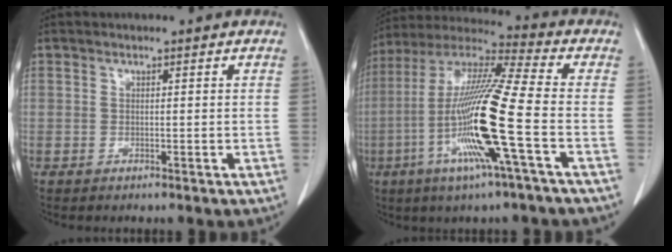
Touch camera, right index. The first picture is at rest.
{"total": 18.2, "force": [-5.0, -0.7, 17.5], "torque": [-0.353, -0.013, -0.107]}